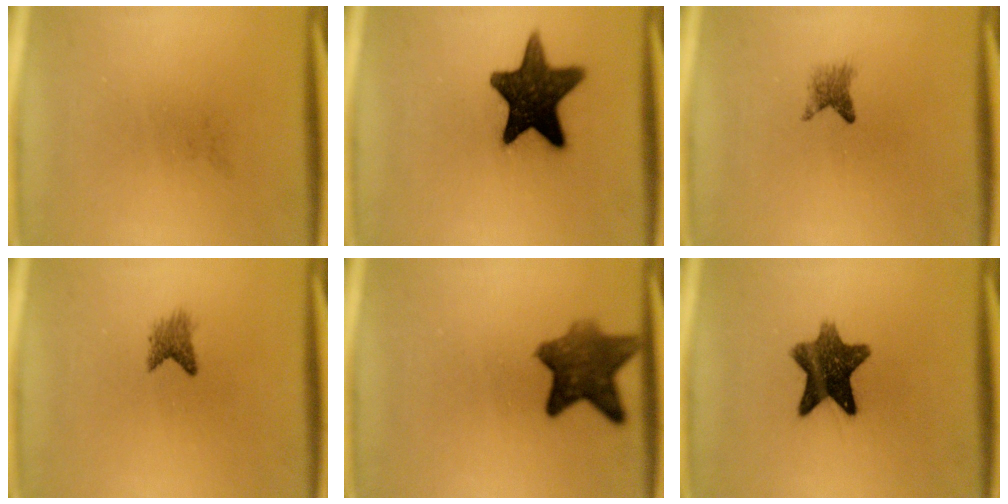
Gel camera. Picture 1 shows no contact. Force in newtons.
{"total": 15.3}
{"total": 2.0}
{"total": 2.1}
{"total": 8.3}
{"total": 10.1}